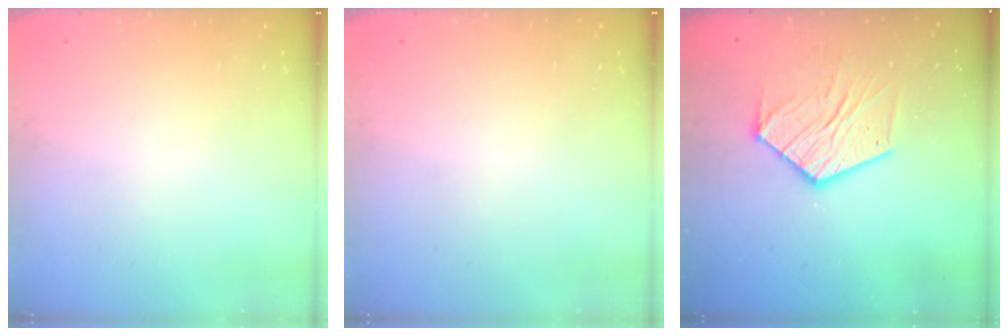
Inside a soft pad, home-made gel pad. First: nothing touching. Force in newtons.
{"total": 0.0}
{"total": 13.4, "press": 13.4, "slide": 1.2}